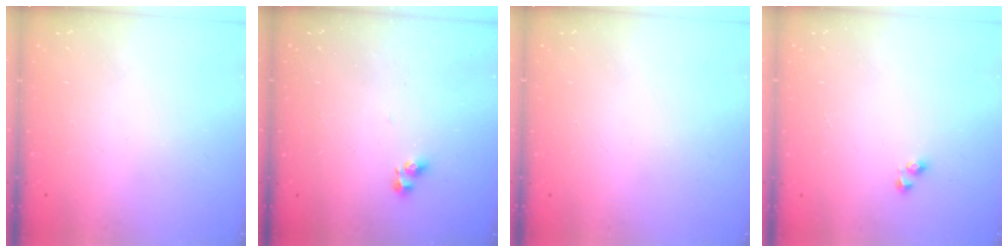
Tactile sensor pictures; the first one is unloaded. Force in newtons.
{"total": 4.4, "press": 4.4, "slide": 0.4}
{"total": 0.0}
{"total": 2.9, "press": 2.8, "slide": 0.3}